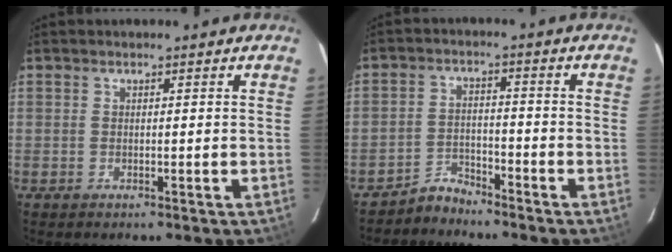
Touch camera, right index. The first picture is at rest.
{"total": 4.1, "force": [-3.9, 1.1, -0.2], "torque": [0.000, 0.014, -0.070]}